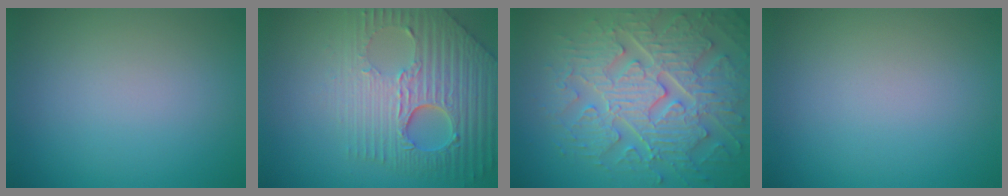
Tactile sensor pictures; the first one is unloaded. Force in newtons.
{"total": 8.4, "press": 6.1, "slide": 5.8}
{"total": 8.5, "press": 6.5, "slide": 5.4}
{"total": 0.0}